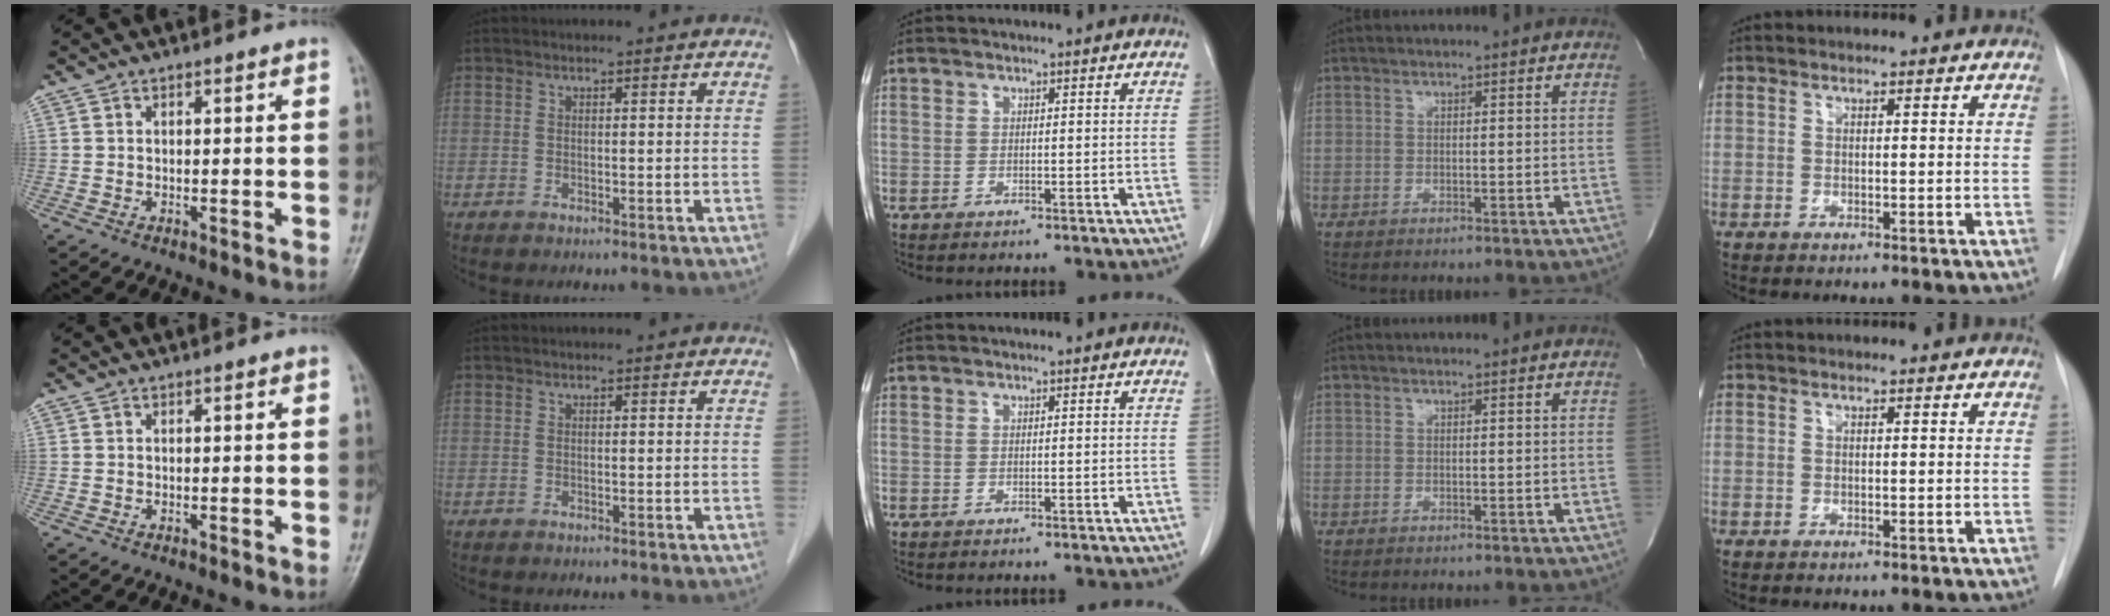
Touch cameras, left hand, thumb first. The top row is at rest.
{}